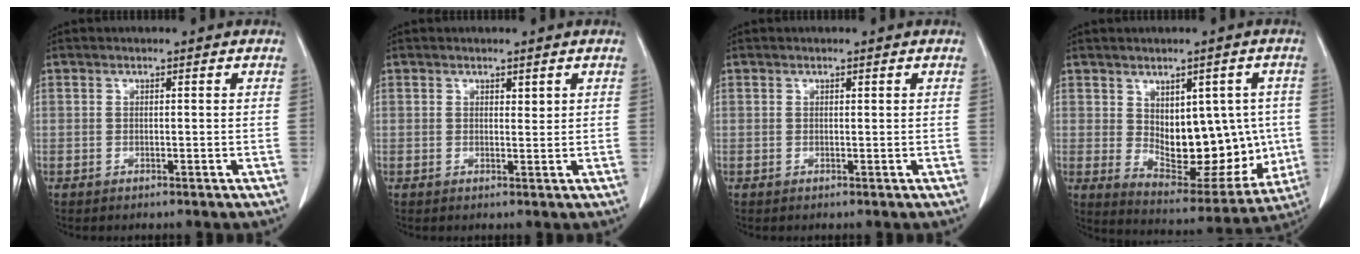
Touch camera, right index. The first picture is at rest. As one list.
[{"total": 0.9, "force": [0.6, 0.4, 0.5], "torque": [-0.005, -0.005, 0.009]}, {"total": 0.0}, {"total": 14.4, "force": [0.3, 7.6, 12.3], "torque": [-0.160, 0.001, 0.031]}]